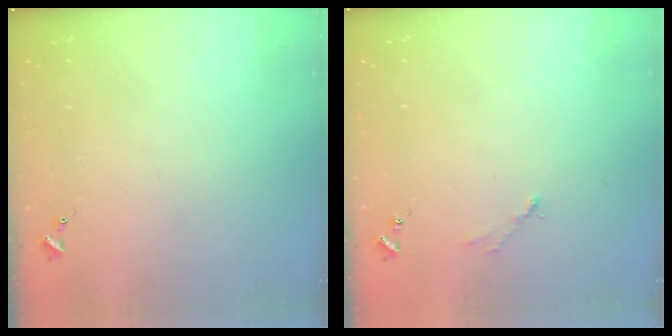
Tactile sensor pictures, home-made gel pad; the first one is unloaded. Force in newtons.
{"total": 2.9, "press": 2.9, "slide": 0.4}